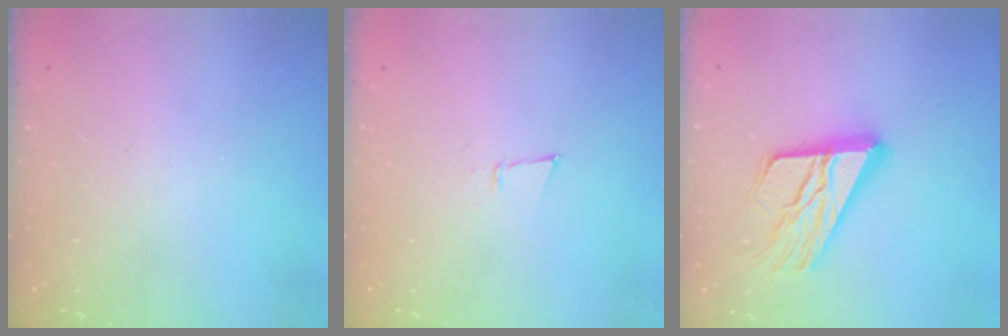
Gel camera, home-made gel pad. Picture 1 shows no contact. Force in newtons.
{"total": 3.4, "press": 3.4, "slide": 0.6}
{"total": 18.2, "press": 18.1, "slide": 1.8}